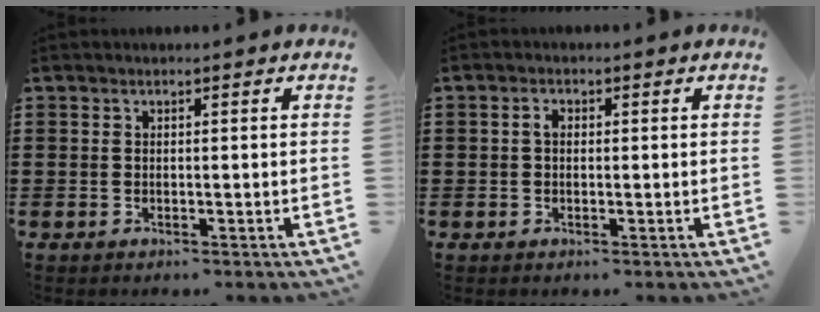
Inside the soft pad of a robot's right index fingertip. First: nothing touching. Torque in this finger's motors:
{"motor_torque": [0.35, -0.28, 0.13, 0.05]}